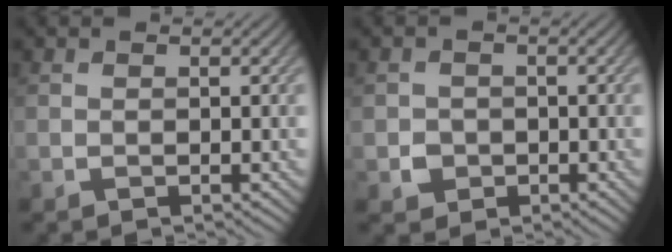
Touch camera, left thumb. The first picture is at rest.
{"total": 2.2, "force": [-0.6, 2.1, 0.5], "torque": [-0.006, 0.000, -0.012]}